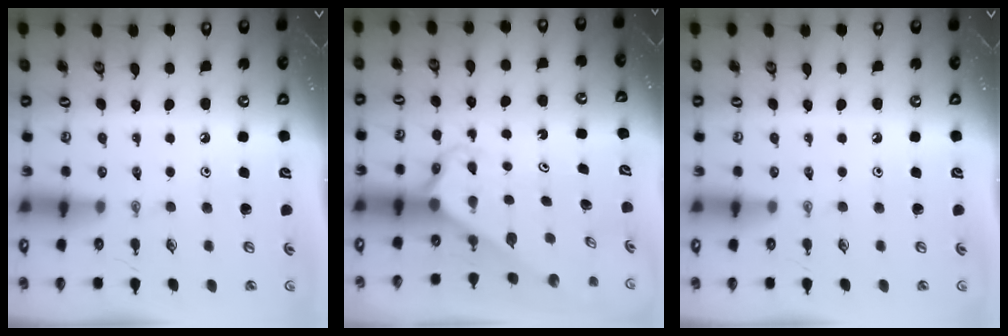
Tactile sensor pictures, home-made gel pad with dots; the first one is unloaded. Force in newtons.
{"total": 2.4, "press": 2.4, "slide": 0.1}
{"total": 0.0}